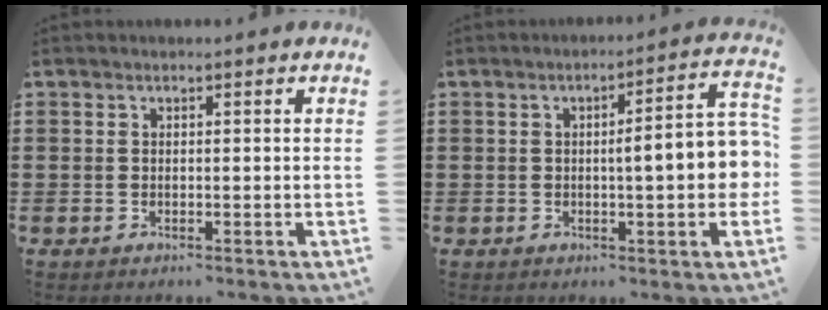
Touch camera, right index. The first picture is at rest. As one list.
[{"total": 8.0, "force": [-0.5, 1.3, 7.9], "torque": [-0.112, -0.010, -0.014]}]